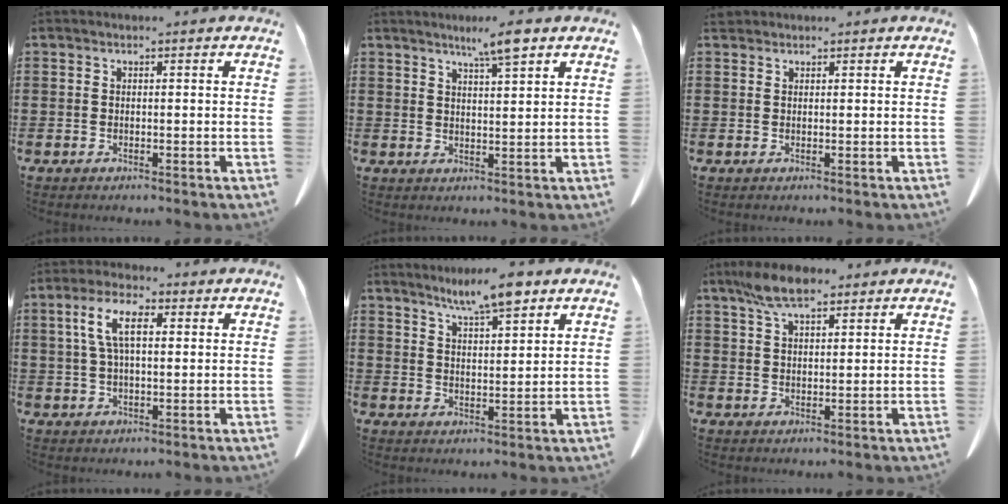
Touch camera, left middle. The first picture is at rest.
{"total": 5.6, "force": [4.2, 0.5, 3.8], "torque": [-0.073, -0.004, 0.070]}
{"total": 1.0, "force": [0.9, 0.3, 0.2], "torque": [-0.009, 0.001, 0.019]}
{"total": 6.7, "force": [1.9, 2.6, 5.8], "torque": [-0.120, 0.013, 0.031]}
{"total": 7.3, "force": [5.7, 1.2, 4.3], "torque": [-0.088, -0.010, 0.100]}
{"total": 6.9, "force": [4.8, 2.1, 4.4], "torque": [-0.097, 0.000, 0.089]}